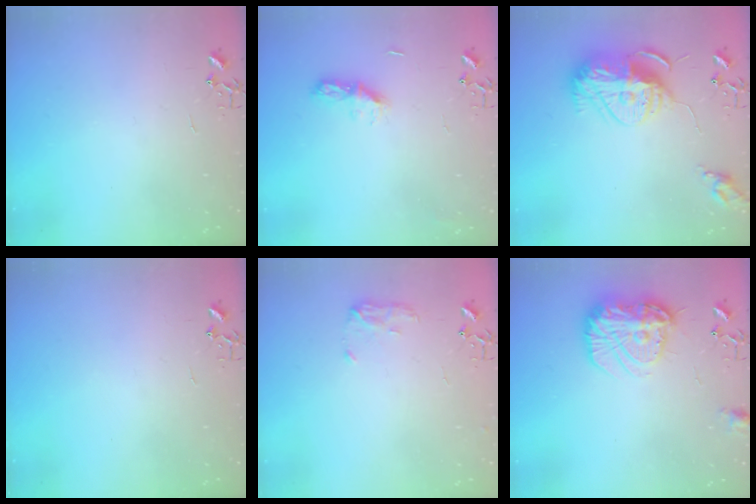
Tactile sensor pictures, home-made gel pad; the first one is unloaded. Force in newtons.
{"total": 7.2, "press": 7.1, "slide": 0.6}
{"total": 14.8, "press": 14.8, "slide": 1.2}
{"total": 0.0}
{"total": 7.2, "press": 7.2, "slide": 0.4}
{"total": 17.1, "press": 17.0, "slide": 1.4}